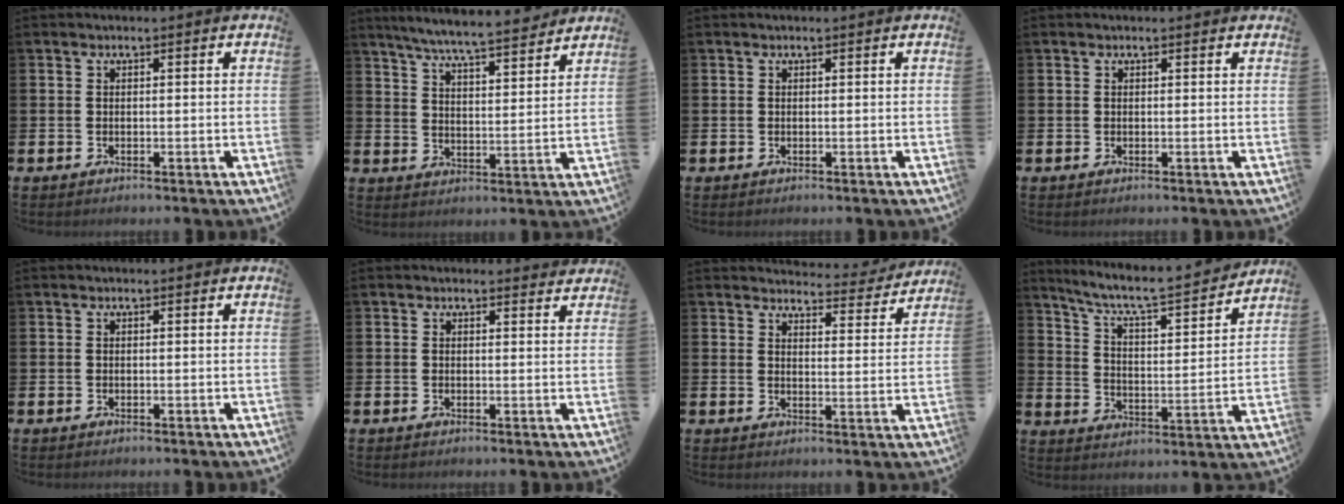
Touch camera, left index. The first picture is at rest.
{"total": 7.2, "force": [6.8, 0.2, 2.3], "torque": [-0.061, -0.046, 0.117]}
{"total": 0.0}
{"total": 0.0}
{"total": 0.0}
{"total": 1.1, "force": [1.0, 0.4, 0.1], "torque": [0.007, -0.001, 0.016]}
{"total": 3.9, "force": [3.8, 0.8, 0.3], "torque": [-0.008, -0.032, 0.063]}
{"total": 7.6, "force": [6.9, 0.9, 3.1], "torque": [-0.093, -0.050, 0.115]}